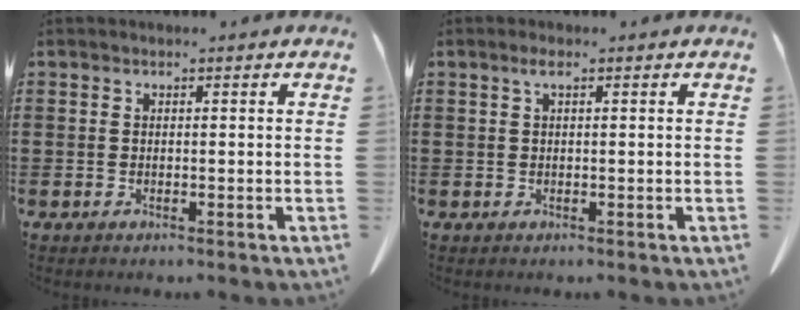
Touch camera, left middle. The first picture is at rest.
{"total": 1.3, "force": [0.4, 0.3, 1.2], "torque": [-0.026, 0.004, 0.007]}